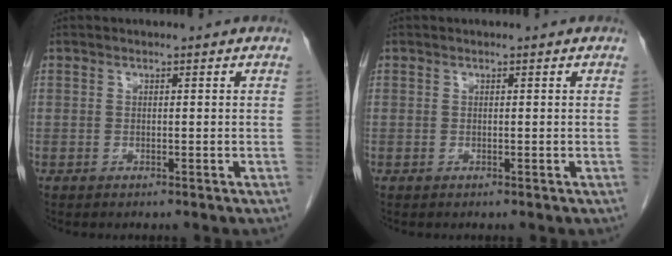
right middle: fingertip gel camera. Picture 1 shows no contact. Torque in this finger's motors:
{"motor_torque": [0.00, 0.00, 0.00, 0.00]}